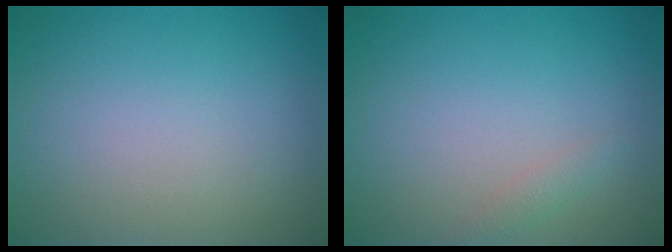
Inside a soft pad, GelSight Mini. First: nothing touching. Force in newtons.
{"total": 0.9, "press": 0.9, "slide": 0.0}